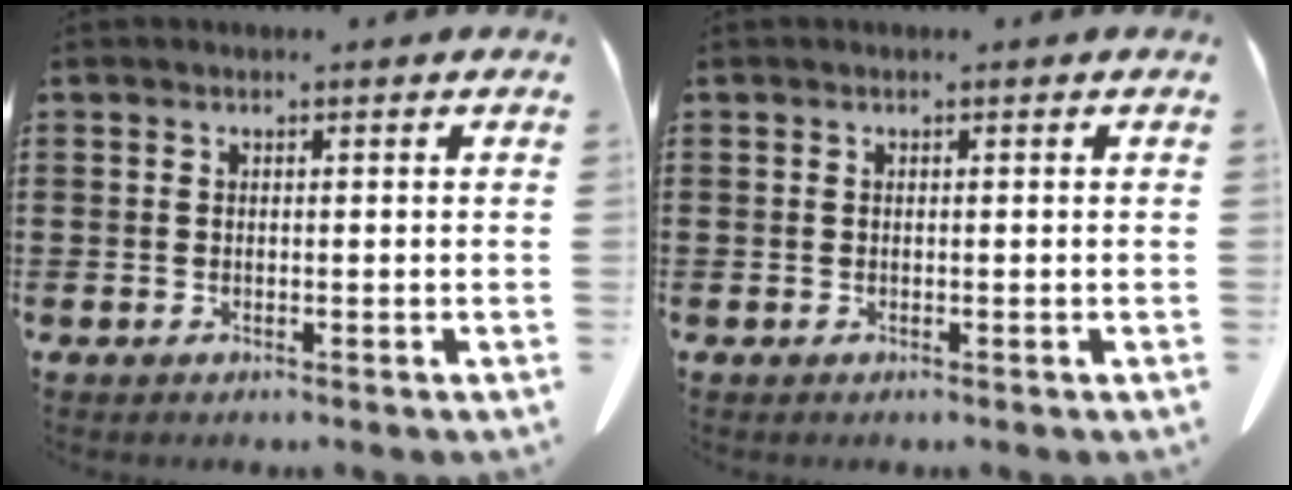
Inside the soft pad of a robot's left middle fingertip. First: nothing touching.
{"total": 0.0}